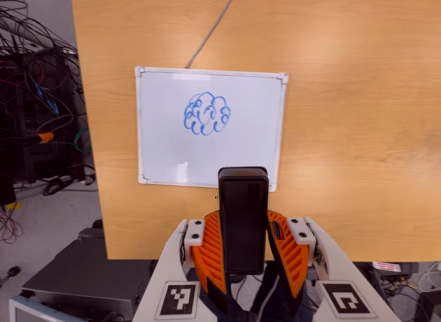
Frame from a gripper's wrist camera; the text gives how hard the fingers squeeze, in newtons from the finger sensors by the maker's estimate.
{"total": 5.5, "left": 4.6, "right": 6.4}